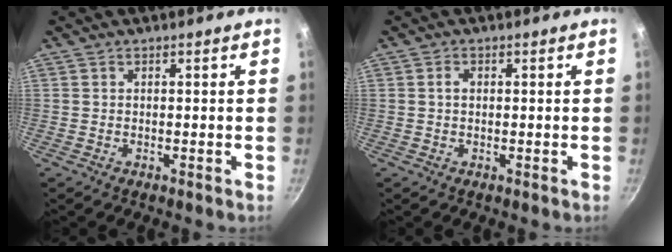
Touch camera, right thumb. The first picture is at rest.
{"total": 1.3, "force": [0.1, 0.9, 0.9], "torque": [-0.014, 0.005, 0.002]}